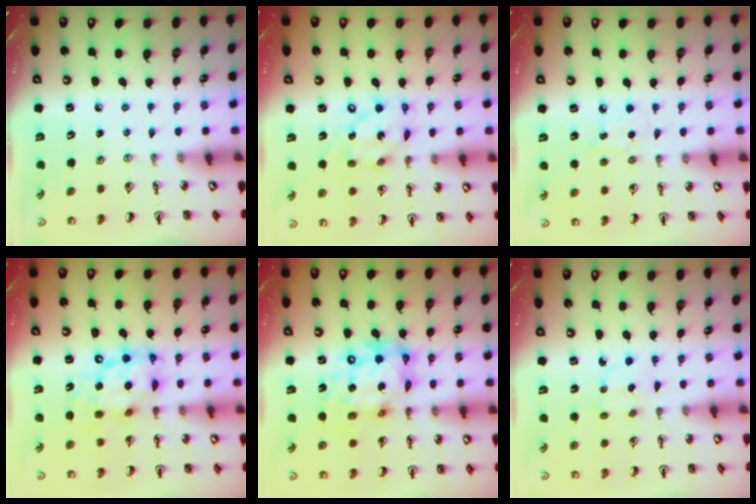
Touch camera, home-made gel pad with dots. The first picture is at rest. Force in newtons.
{"total": 13.0, "press": 12.9, "slide": 1.3}
{"total": 5.8, "press": 5.8, "slide": 0.6}
{"total": 12.0, "press": 12.0, "slide": 0.9}
{"total": 16.2, "press": 16.1, "slide": 1.4}
{"total": 2.7, "press": 2.6, "slide": 0.5}